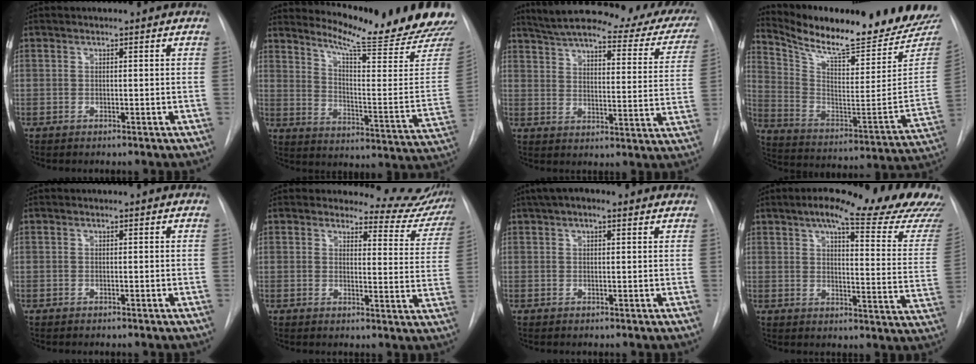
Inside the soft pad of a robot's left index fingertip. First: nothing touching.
{"total": 19.9, "force": [18.8, -1.1, 6.5], "torque": [-0.111, -0.139, 0.240]}
{"total": 28.9, "force": [24.6, 6.1, 14.0], "torque": [-0.211, -0.034, 0.297]}
{"total": 24.7, "force": [22.7, 2.9, 9.4], "torque": [-0.164, -0.085, 0.325]}
{"total": 0.0}
{"total": 11.4, "force": [11.1, 2.5, -0.1], "torque": [0.034, -0.078, 0.096]}
{"total": 5.3, "force": [3.5, 1.8, 3.6], "torque": [-0.062, 0.032, 0.052]}
{"total": 23.3, "force": [19.2, 2.7, 12.8], "torque": [-0.168, -0.058, 0.219]}